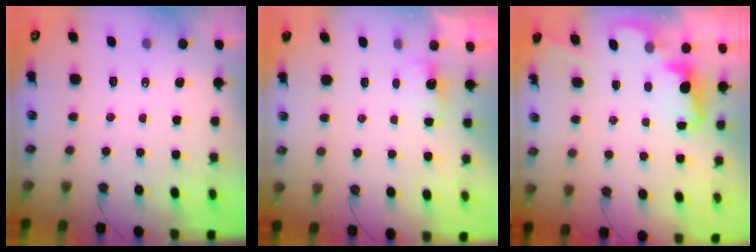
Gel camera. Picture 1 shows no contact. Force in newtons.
{"total": 2.2, "press": 2.1, "slide": 0.8}
{"total": 2.5, "press": 2.4, "slide": 0.5}